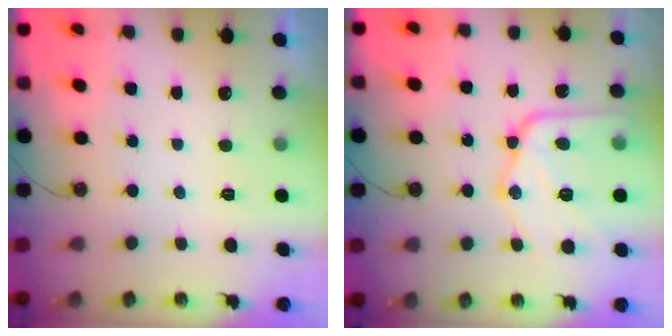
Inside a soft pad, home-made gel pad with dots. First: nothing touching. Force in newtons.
{"total": 19.9, "press": 19.9, "slide": 1.5}